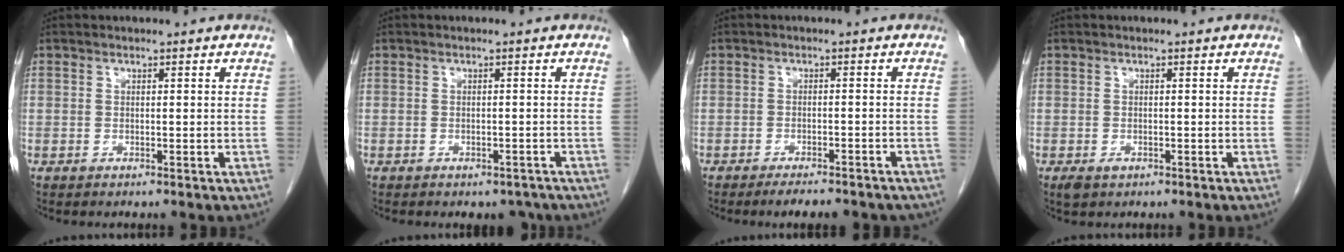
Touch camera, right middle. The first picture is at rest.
{"total": 2.7, "force": [-2.3, 1.5, 0.6], "torque": [-0.001, 0.004, -0.029]}
{"total": 7.9, "force": [-6.7, 1.8, 3.6], "torque": [-0.039, -0.001, -0.083]}
{"total": 1.6, "force": [-0.8, 0.9, 1.0], "torque": [-0.019, -0.001, -0.006]}